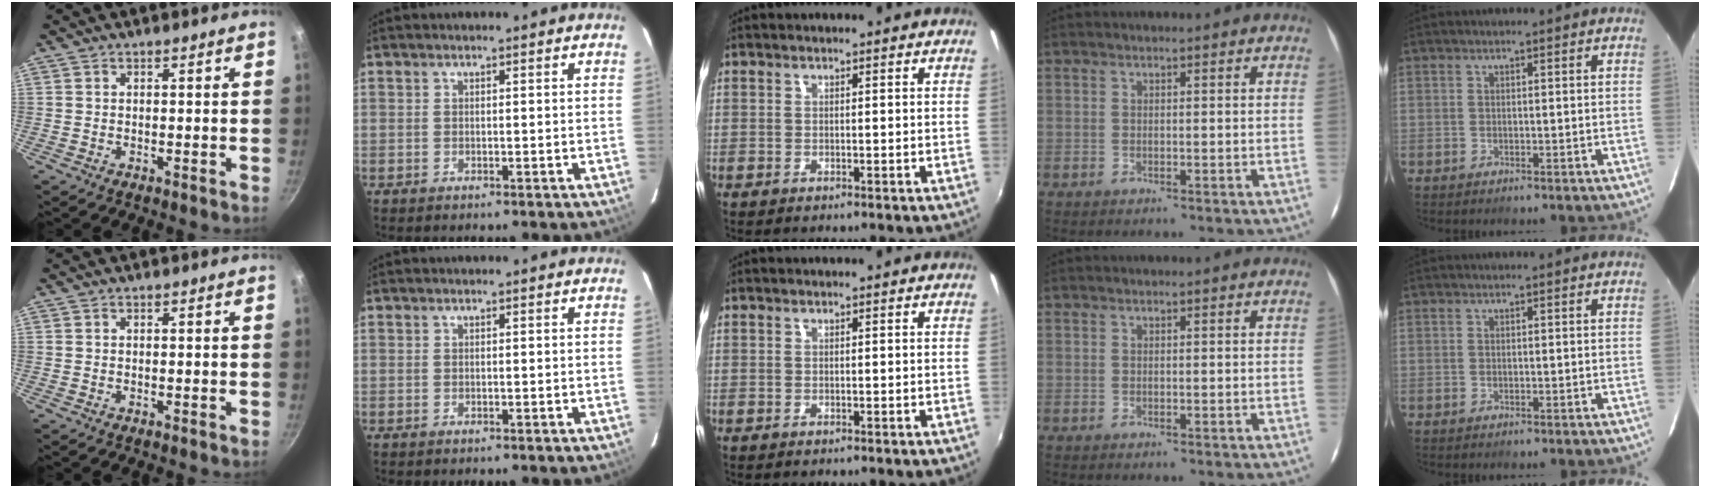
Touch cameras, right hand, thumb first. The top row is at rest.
{}